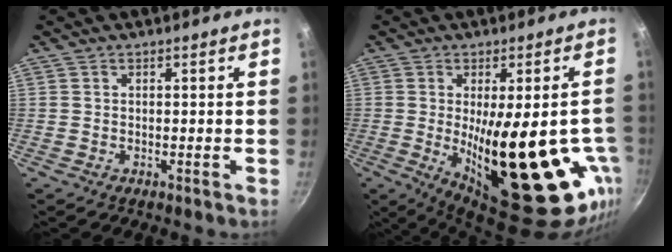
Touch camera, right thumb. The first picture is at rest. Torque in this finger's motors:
{"motor_torque": [2.61, 2.39, 2.77, 0.00, 0.55]}